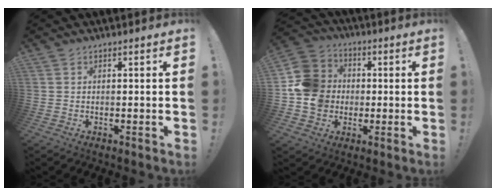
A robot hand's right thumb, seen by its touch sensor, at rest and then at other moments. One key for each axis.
{"total": 14.4, "fx": -0.7, "fy": 13.0, "fz": 5.9, "tx": -0.105, "ty": 0.017, "tz": -0.007}